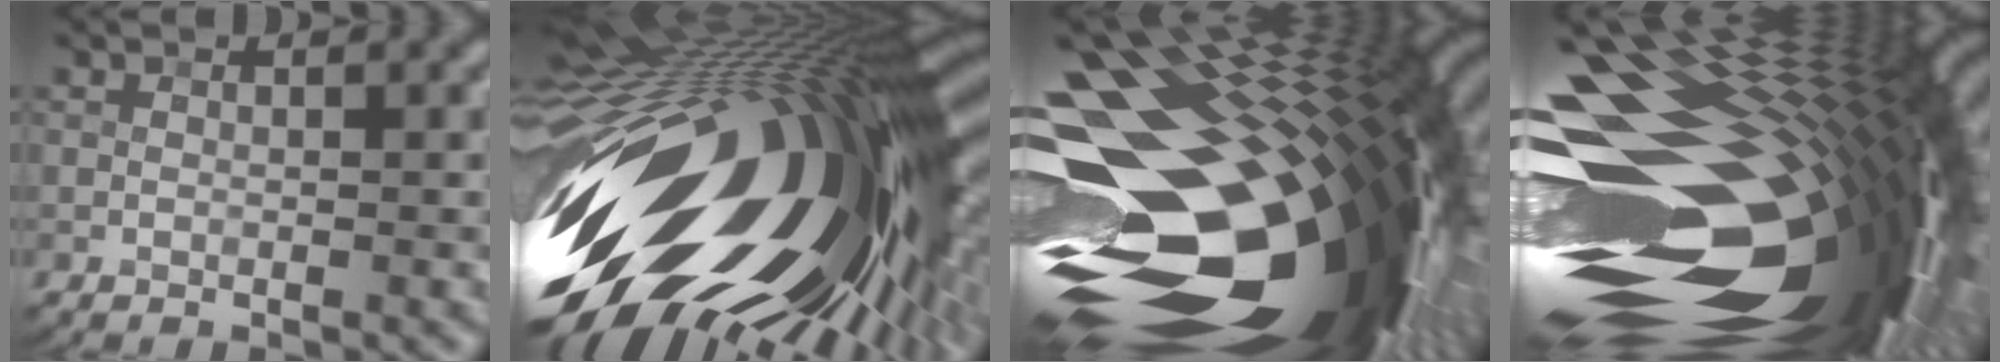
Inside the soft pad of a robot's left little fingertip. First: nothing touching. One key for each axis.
{"total": 21.6, "fx": -2.8, "fy": 9.9, "fz": 19.0, "tx": -0.360, "ty": -0.055, "tz": -0.058}
{"total": 21.0, "fx": -3.1, "fy": 11.8, "fz": 17.0, "tx": -0.279, "ty": -0.016, "tz": -0.051}
{"total": 21.0, "fx": -2.4, "fy": 10.2, "fz": 18.2, "tx": -0.296, "ty": -0.001, "tz": -0.036}